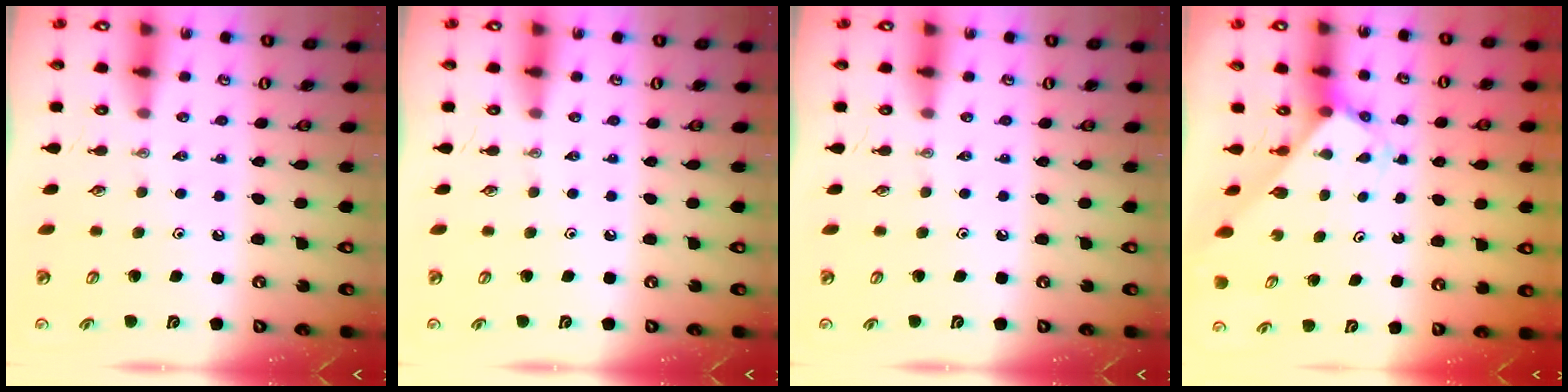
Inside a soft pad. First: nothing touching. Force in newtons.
{"total": 0.0}
{"total": 0.0}
{"total": 2.8, "press": 2.8, "slide": 0.2}